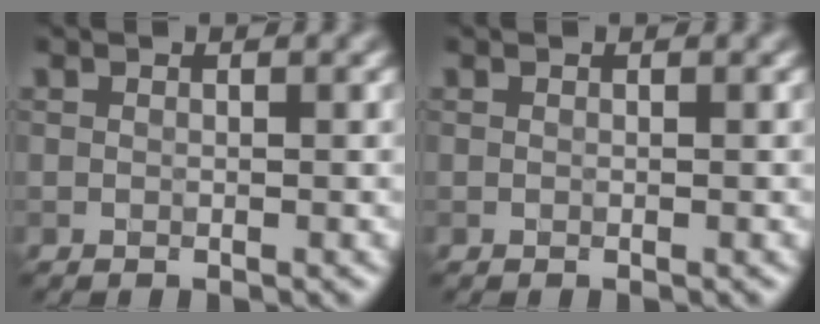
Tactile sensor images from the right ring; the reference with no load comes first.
{"total": 0.0}